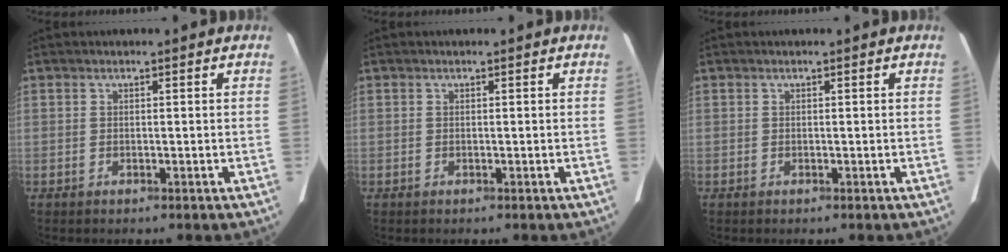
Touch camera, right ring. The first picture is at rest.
{"total": 0.0}
{"total": 0.0}